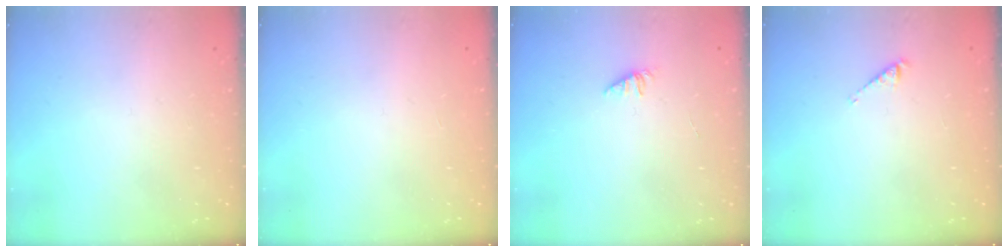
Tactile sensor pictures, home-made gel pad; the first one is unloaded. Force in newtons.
{"total": 0.0}
{"total": 1.8, "press": 1.7, "slide": 0.4}
{"total": 3.8, "press": 3.8, "slide": 0.6}